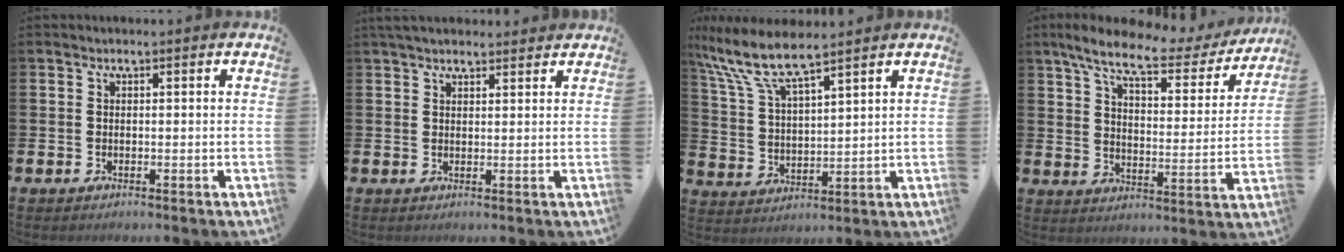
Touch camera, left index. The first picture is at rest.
{"total": 3.2, "force": [2.9, 0.9, 0.9], "torque": [-0.012, -0.008, 0.052]}
{"total": 8.0, "force": [6.9, 1.3, 3.8], "torque": [-0.104, -0.029, 0.122]}
{"total": 8.7, "force": [7.0, 2.1, 4.6], "torque": [-0.104, -0.040, 0.114]}